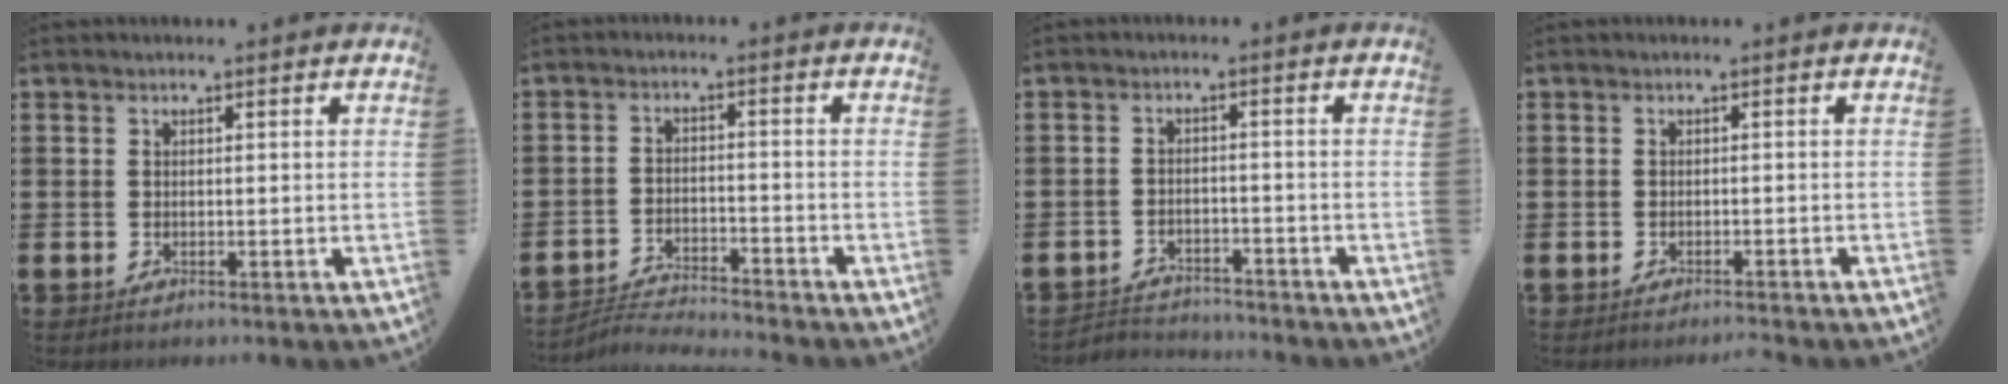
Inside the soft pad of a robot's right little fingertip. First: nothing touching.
{"total": 3.2, "force": [-3.2, 0.0, 0.0], "torque": [-0.004, 0.003, -0.068]}
{"total": 2.5, "force": [-2.5, 0.4, -0.3], "torque": [-0.003, 0.000, -0.056]}
{"total": 0.9, "force": [-0.9, -0.2, 0.1], "torque": [-0.001, 0.000, -0.018]}